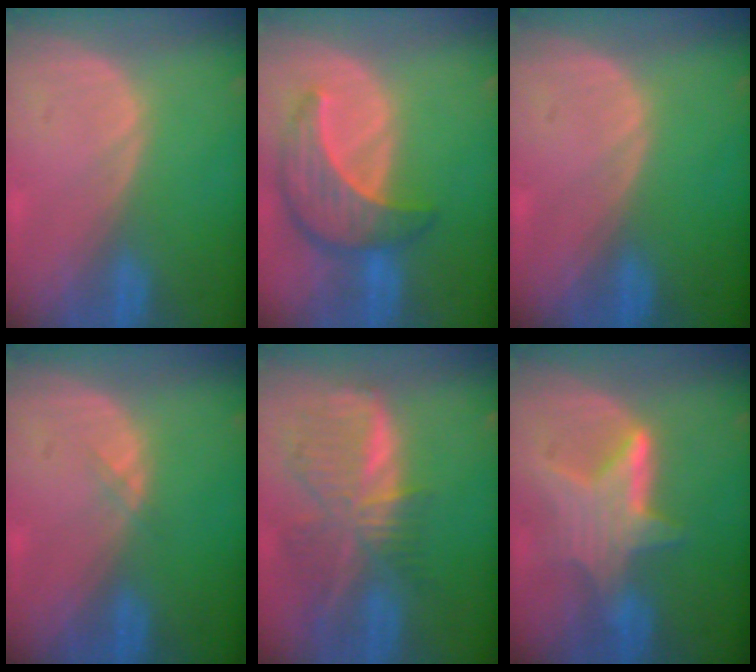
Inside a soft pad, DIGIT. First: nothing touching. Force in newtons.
{"total": 8.7, "press": 7.9, "slide": 3.7}
{"total": 0.0}
{"total": 0.6, "press": 0.6, "slide": 0.1}
{"total": 9.1, "press": 7.9, "slide": 4.4}
{"total": 6.4, "press": 6.4, "slide": 0.6}